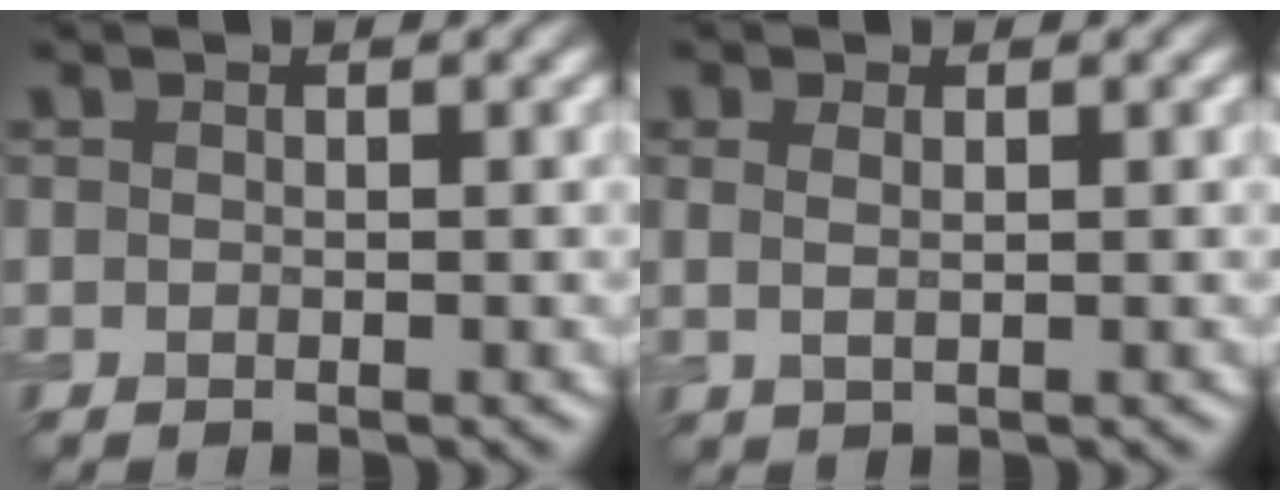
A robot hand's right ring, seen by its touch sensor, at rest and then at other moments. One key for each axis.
{"total": 1.1, "fx": 0.4, "fy": 0.4, "fz": 1.0, "tx": -0.021, "ty": 0.000, "tz": 0.009}